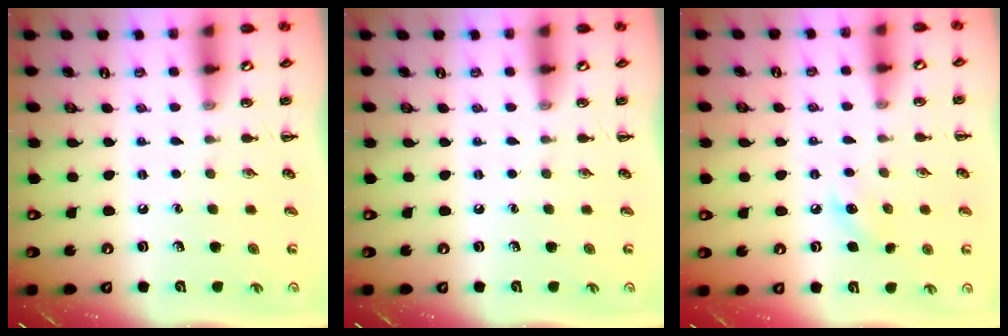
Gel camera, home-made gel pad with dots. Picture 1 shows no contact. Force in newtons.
{"total": 0.0}
{"total": 6.1, "press": 5.9, "slide": 1.2}